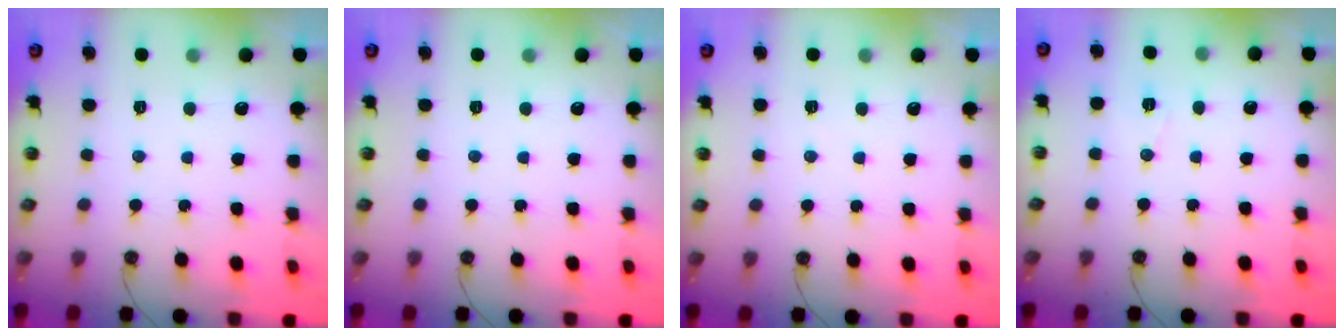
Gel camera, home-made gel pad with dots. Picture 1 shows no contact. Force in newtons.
{"total": 0.0}
{"total": 4.9, "press": 2.7, "slide": 4.1}
{"total": 6.2, "press": 4.3, "slide": 4.5}